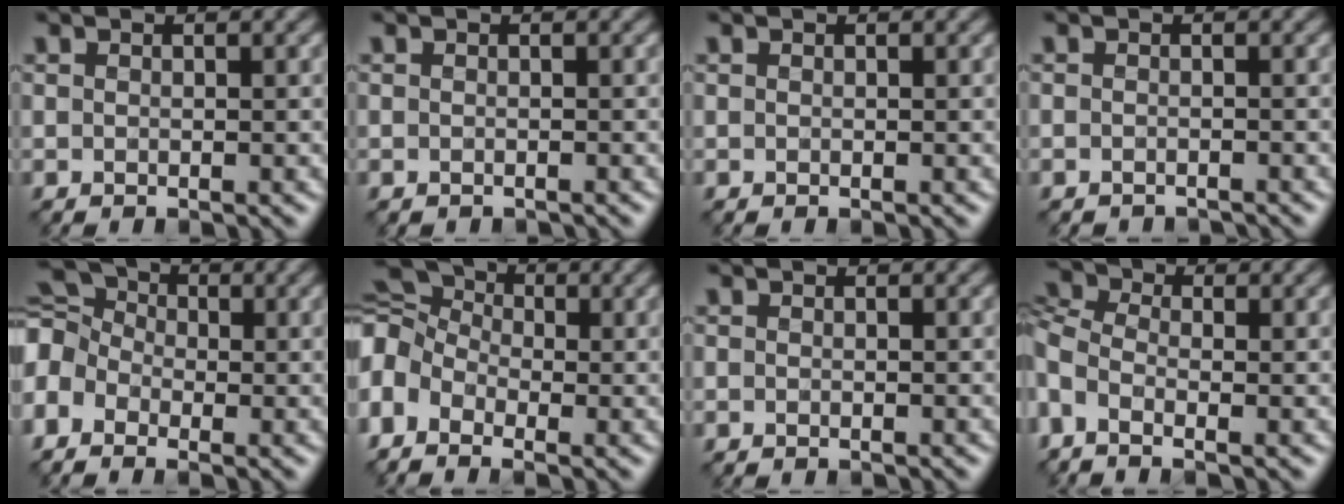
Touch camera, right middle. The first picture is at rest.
{"total": 0.9, "force": [-0.8, 0.2, 0.0], "torque": [-0.001, -0.008, -0.013]}
{"total": 0.0}
{"total": 2.2, "force": [-2.2, 0.2, 0.1], "torque": [0.002, -0.009, -0.031]}
{"total": 7.0, "force": [-1.5, 5.2, 4.5], "torque": [-0.119, 0.016, -0.038]}
{"total": 7.8, "force": [-0.9, 5.7, 5.2], "torque": [-0.123, 0.026, -0.027]}
{"total": 0.7, "force": [-0.7, 0.1, 0.0], "torque": [0.000, -0.006, -0.012]}
{"total": 4.7, "force": [-0.6, 2.6, 3.8], "torque": [-0.117, -0.003, -0.019]}